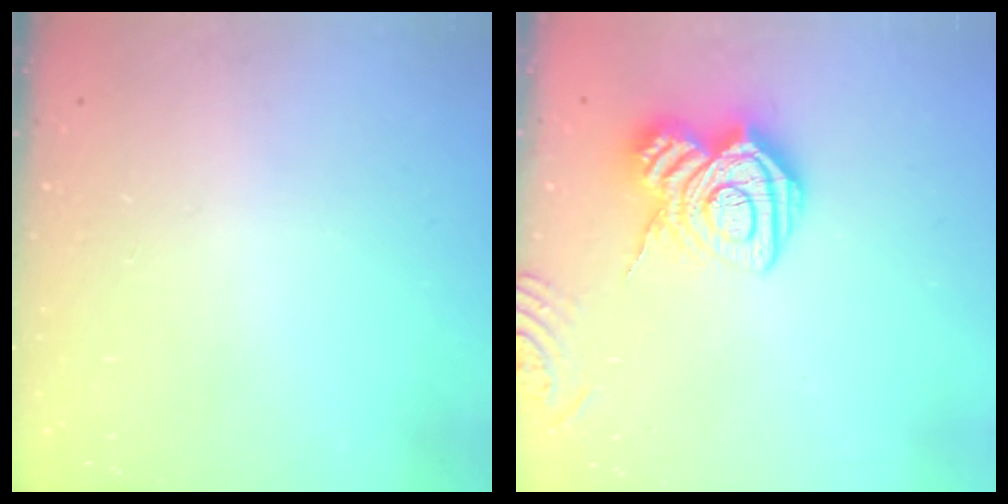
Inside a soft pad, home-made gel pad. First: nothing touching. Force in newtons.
{"total": 14.7, "press": 14.6, "slide": 1.0}